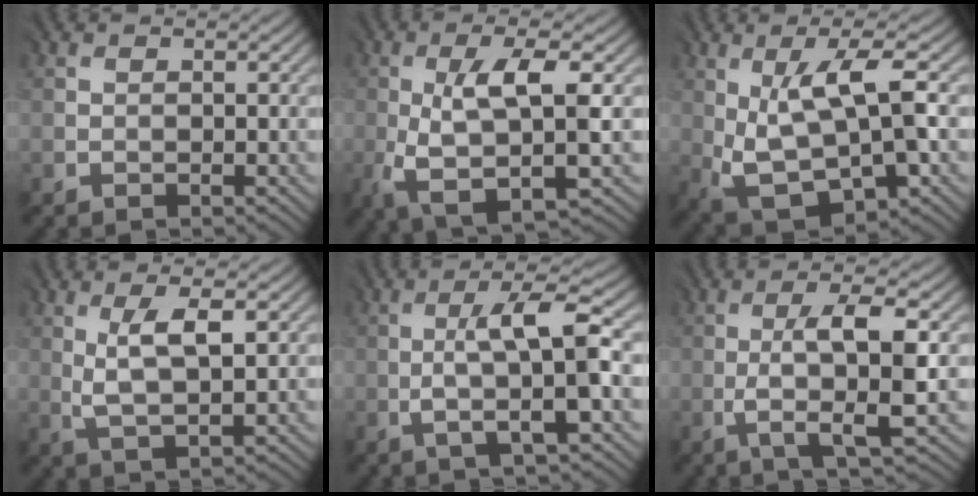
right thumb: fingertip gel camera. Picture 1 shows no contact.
{"total": 8.2, "force": [-1.4, 2.3, 7.7], "torque": [-0.148, -0.002, -0.026]}
{"total": 10.8, "force": [0.6, 4.2, 9.9], "torque": [-0.198, -0.008, 0.019]}
{"total": 4.6, "force": [1.2, 1.2, 4.3], "torque": [-0.088, -0.003, 0.027]}
{"total": 7.0, "force": [-0.5, 1.1, 6.9], "torque": [-0.114, 0.019, -0.014]}
{"total": 6.8, "force": [-0.6, 1.0, 6.7], "torque": [-0.113, 0.009, -0.010]}